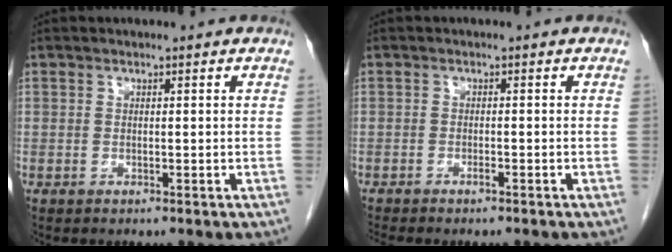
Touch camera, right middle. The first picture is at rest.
{"total": 1.5, "force": [-1.3, -0.1, 0.8], "torque": [-0.018, -0.003, -0.018]}